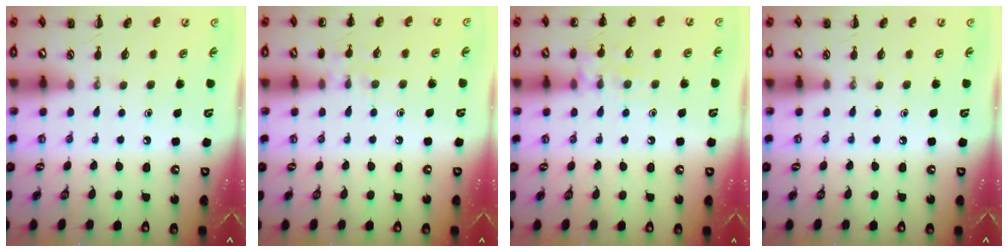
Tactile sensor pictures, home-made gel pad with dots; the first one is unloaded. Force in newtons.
{"total": 7.0, "press": 6.8, "slide": 1.6}
{"total": 9.4, "press": 9.4, "slide": 0.8}
{"total": 0.0}